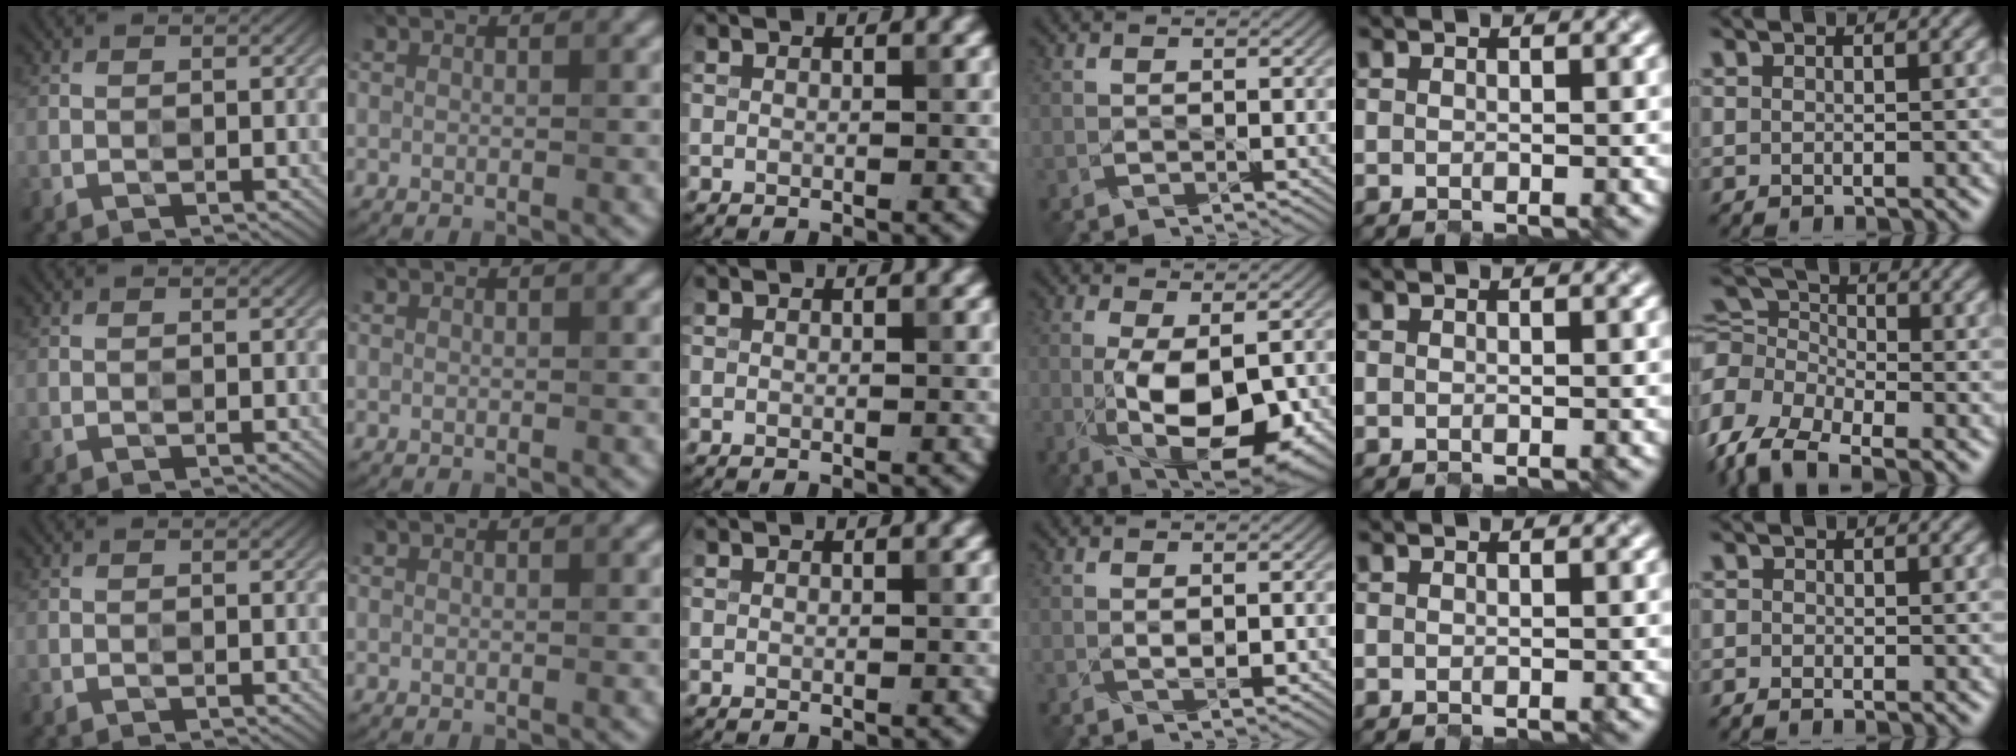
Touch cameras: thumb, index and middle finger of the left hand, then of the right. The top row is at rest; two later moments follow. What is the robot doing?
{"motion": "close", "object": "egg carton"}